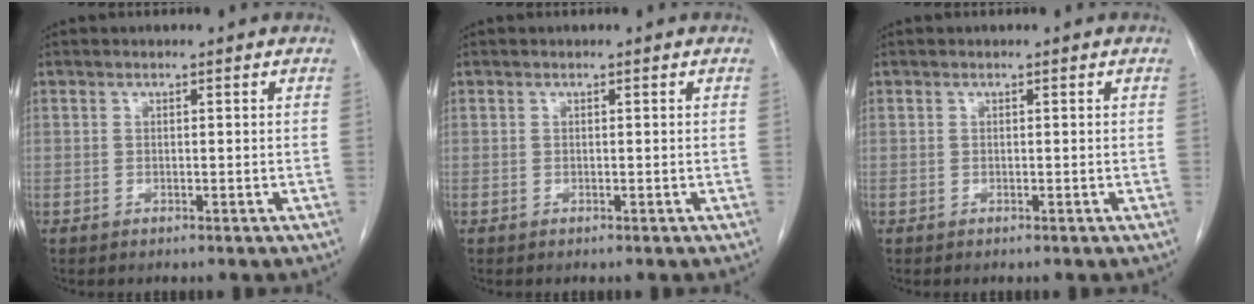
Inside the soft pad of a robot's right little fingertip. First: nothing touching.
{"total": 0.0}
{"total": 0.0}